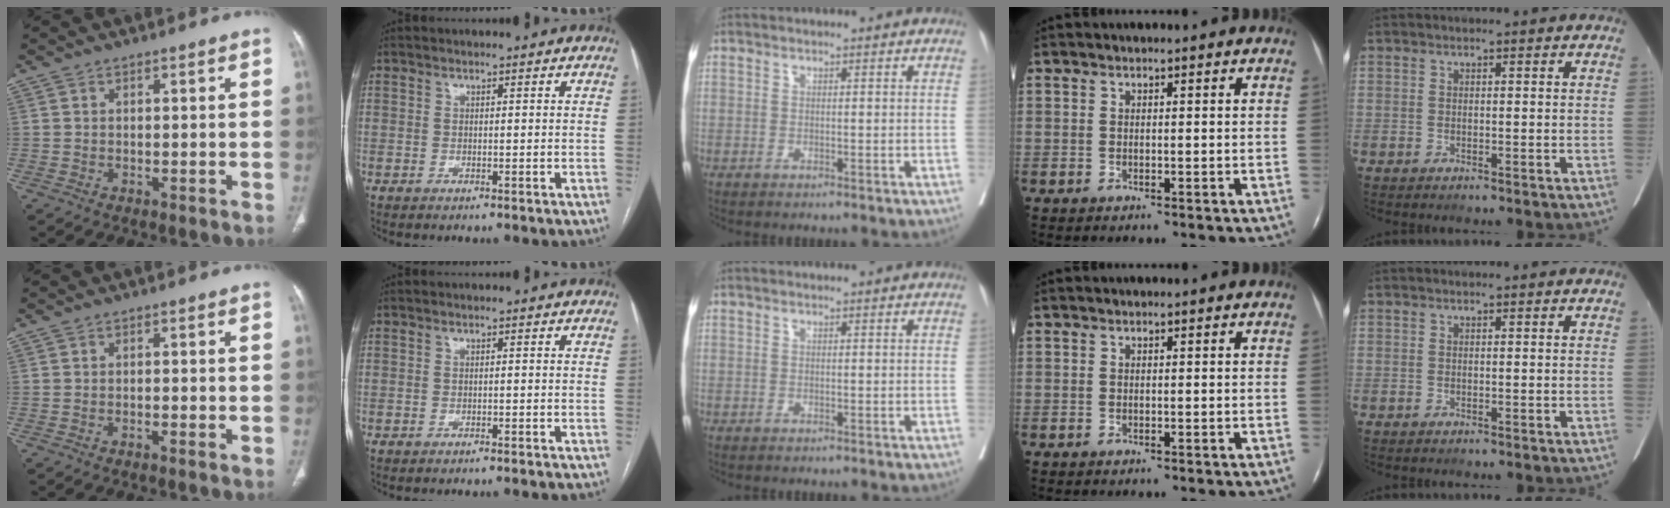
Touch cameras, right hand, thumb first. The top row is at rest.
{"thumb": {"total": 1.0, "force": [-0.5, 0.2, 0.8], "torque": [-0.016, 0.006, -0.007]}, "index": {"total": 2.5, "force": [-2.3, 0.2, 0.9], "torque": [-0.015, 0.000, -0.026]}}